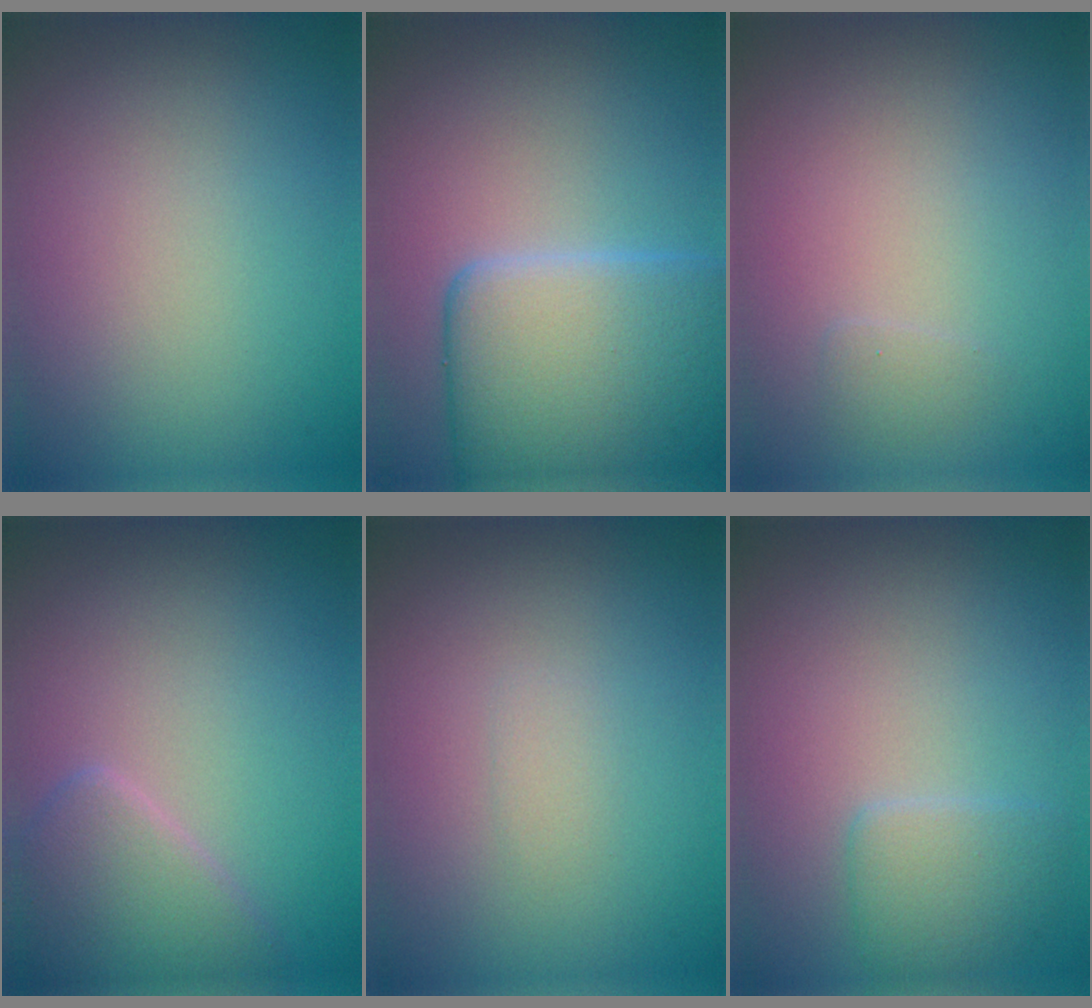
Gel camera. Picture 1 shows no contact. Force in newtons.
{"total": 8.9, "press": 8.9, "slide": 0.6}
{"total": 0.5, "press": 0.5, "slide": 0.0}
{"total": 3.3, "press": 3.3, "slide": 0.3}
{"total": 0.7, "press": 0.6, "slide": 0.2}
{"total": 2.0, "press": 2.0, "slide": 0.1}